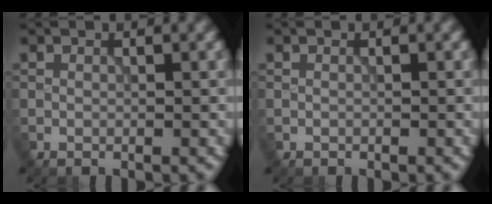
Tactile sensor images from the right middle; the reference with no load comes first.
{"total": 0.0}